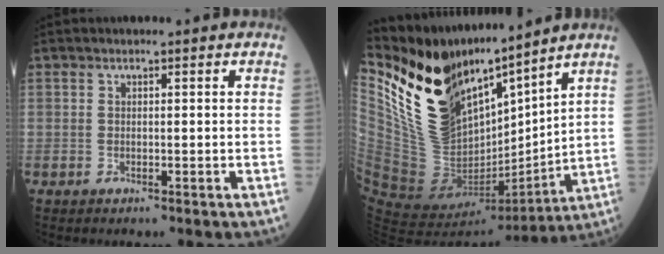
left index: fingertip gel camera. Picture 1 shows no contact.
{"total": 18.1, "force": [14.4, 5.6, 9.4], "torque": [-0.170, -0.018, 0.280]}